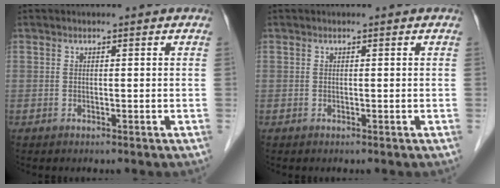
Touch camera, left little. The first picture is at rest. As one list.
[{"total": 0.0}]